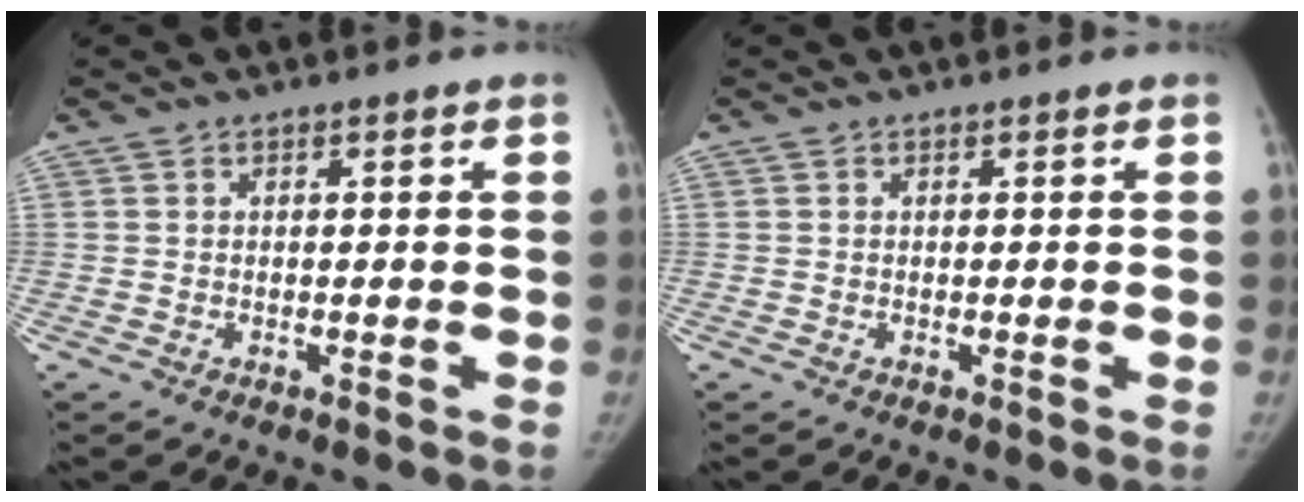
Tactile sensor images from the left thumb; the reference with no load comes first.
{"total": 0.0}